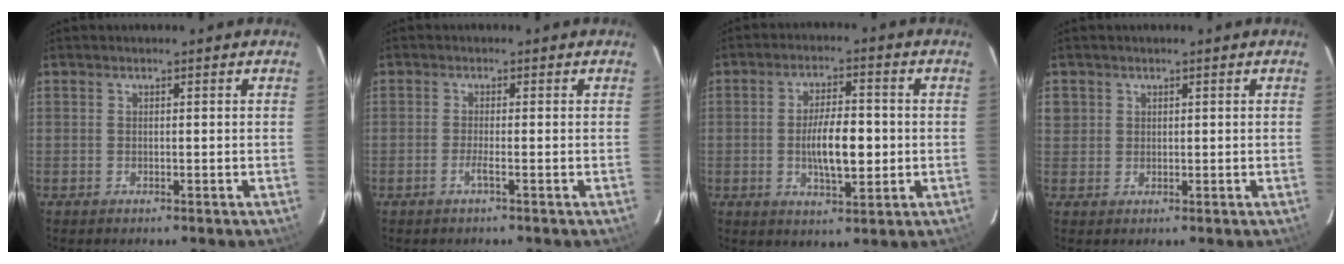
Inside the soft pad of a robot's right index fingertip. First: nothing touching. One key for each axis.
{"total": 1.5, "fx": -0.9, "fy": -0.3, "fz": 1.1, "tx": -0.023, "ty": -0.004, "tz": -0.018}
{"total": 8.9, "fx": -1.0, "fy": 3.1, "fz": 8.3, "tx": -0.151, "ty": -0.003, "tz": -0.013}
{"total": 2.6, "fx": 0.8, "fy": 2.5, "fz": 0.5, "tx": -0.005, "ty": 0.005, "tz": 0.014}